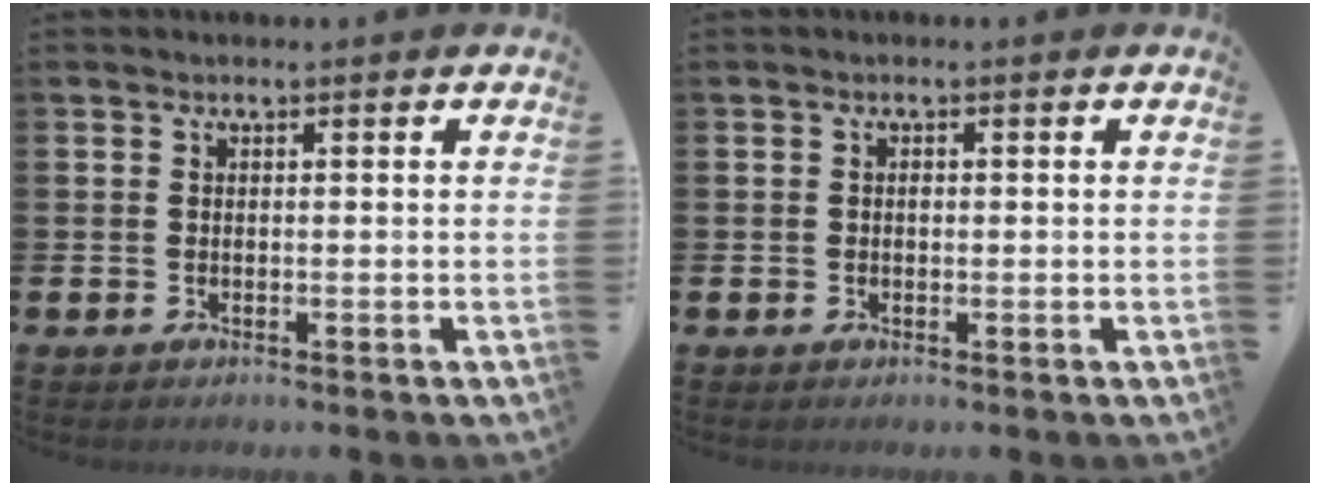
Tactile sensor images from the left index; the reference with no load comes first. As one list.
[{"total": 0.5, "force": [0.0, 0.5, 0.3], "torque": [-0.005, 0.004, -0.001]}]